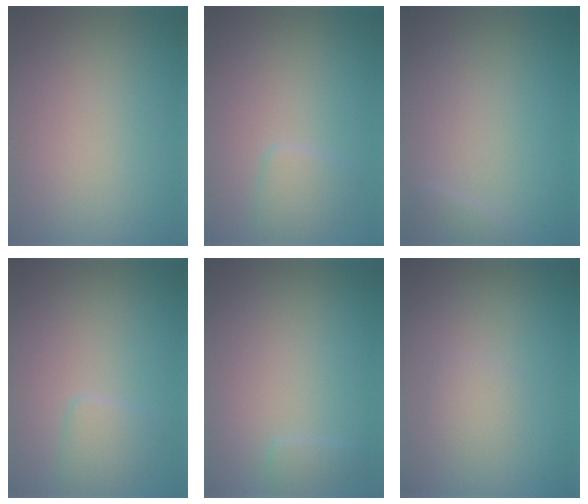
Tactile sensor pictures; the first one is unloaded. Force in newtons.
{"total": 1.6, "press": 1.6, "slide": 0.0}
{"total": 0.7, "press": 0.7, "slide": 0.1}
{"total": 1.6, "press": 1.6, "slide": 0.0}
{"total": 0.9, "press": 0.9, "slide": 0.1}
{"total": 1.2, "press": 1.2, "slide": 0.0}